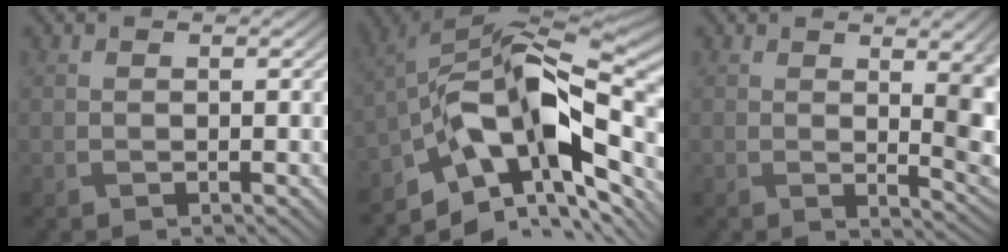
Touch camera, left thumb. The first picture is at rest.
{"total": 15.0, "force": [-6.7, 7.7, 11.0], "torque": [-0.180, 0.006, -0.129]}
{"total": 5.3, "force": [1.5, 1.2, 5.0], "torque": [-0.066, 0.001, 0.028]}